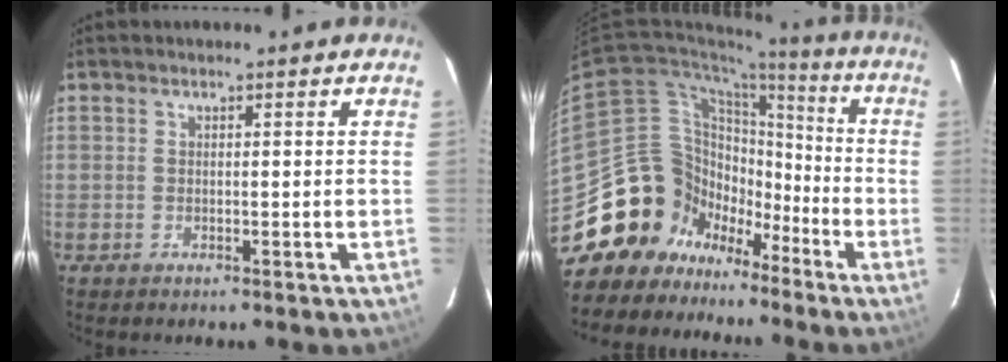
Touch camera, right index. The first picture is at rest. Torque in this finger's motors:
{"motor_torque": [0.98, -1.01, 0.52, 0.01]}